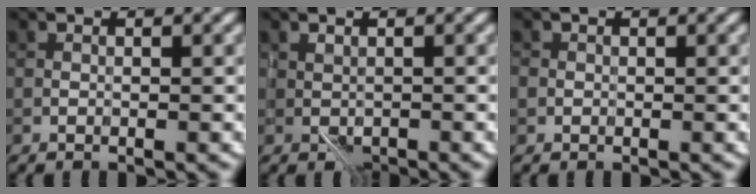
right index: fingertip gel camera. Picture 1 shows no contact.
{"total": 1.0, "force": [-0.2, 0.7, 0.7], "torque": [-0.014, -0.005, -0.002]}
{"total": 0.8, "force": [-0.1, 0.8, 0.1], "torque": [0.002, -0.003, -0.004]}